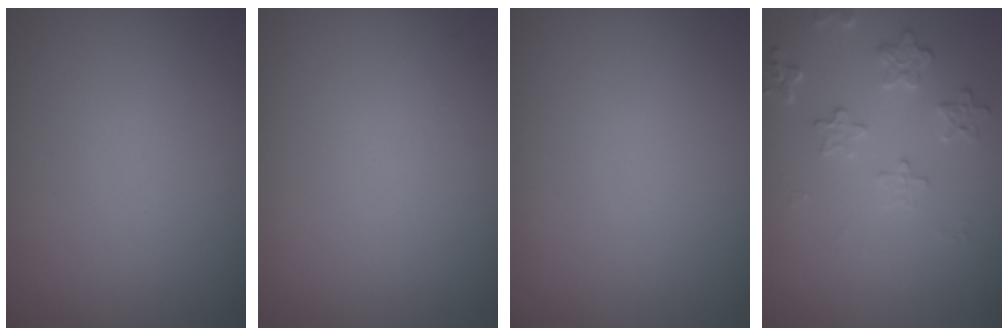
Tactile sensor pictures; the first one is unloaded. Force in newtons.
{"total": 0.6, "press": 0.5, "slide": 0.3}
{"total": 0.0}
{"total": 2.2, "press": 1.6, "slide": 1.6}